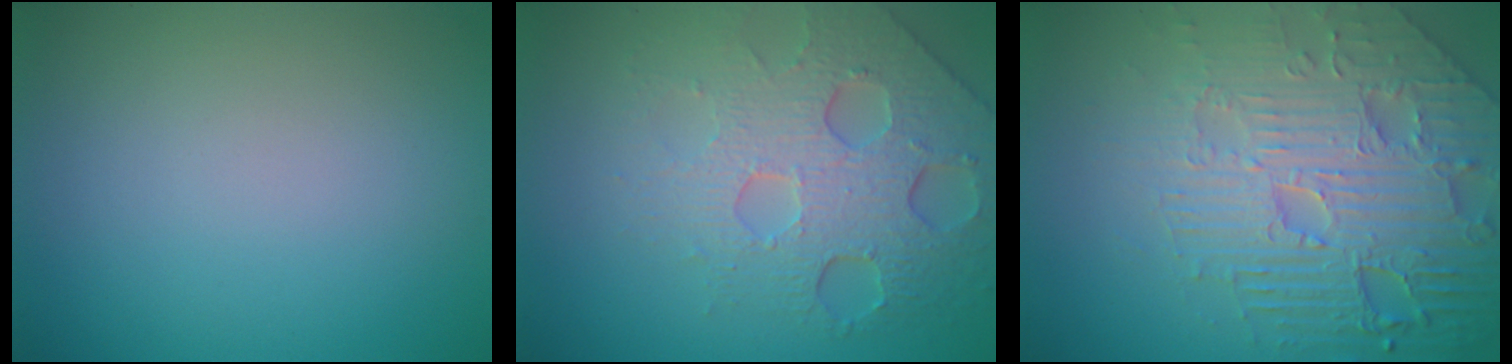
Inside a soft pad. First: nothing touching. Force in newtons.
{"total": 7.5, "press": 5.2, "slide": 5.4}
{"total": 8.6, "press": 6.2, "slide": 6.0}